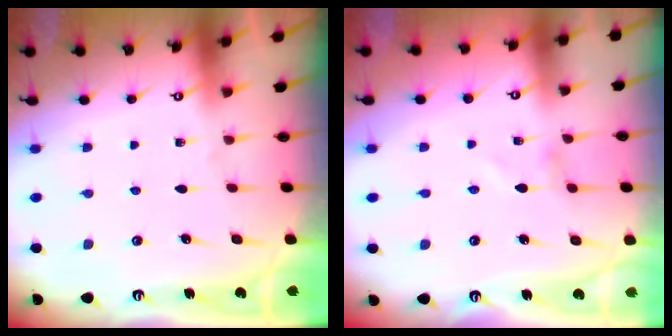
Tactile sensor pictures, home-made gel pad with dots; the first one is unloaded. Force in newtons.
{"total": 0.0}